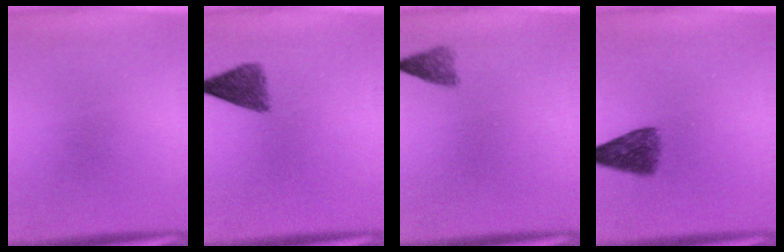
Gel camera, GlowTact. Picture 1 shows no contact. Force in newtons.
{"total": 4.3}
{"total": 1.9}
{"total": 5.5}